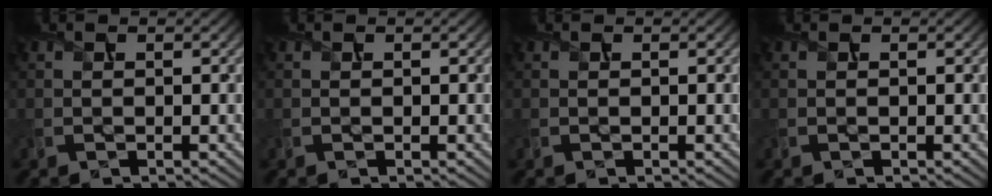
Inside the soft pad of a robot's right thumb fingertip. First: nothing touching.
{"total": 0.0}
{"total": 0.0}
{"total": 0.0}